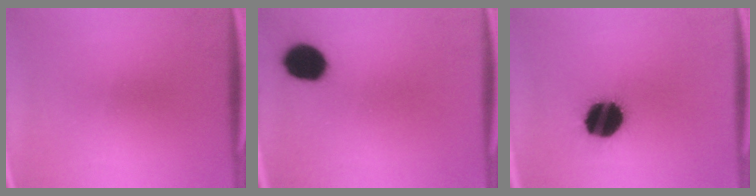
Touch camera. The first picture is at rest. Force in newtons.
{"total": 9.1}
{"total": 16.6}